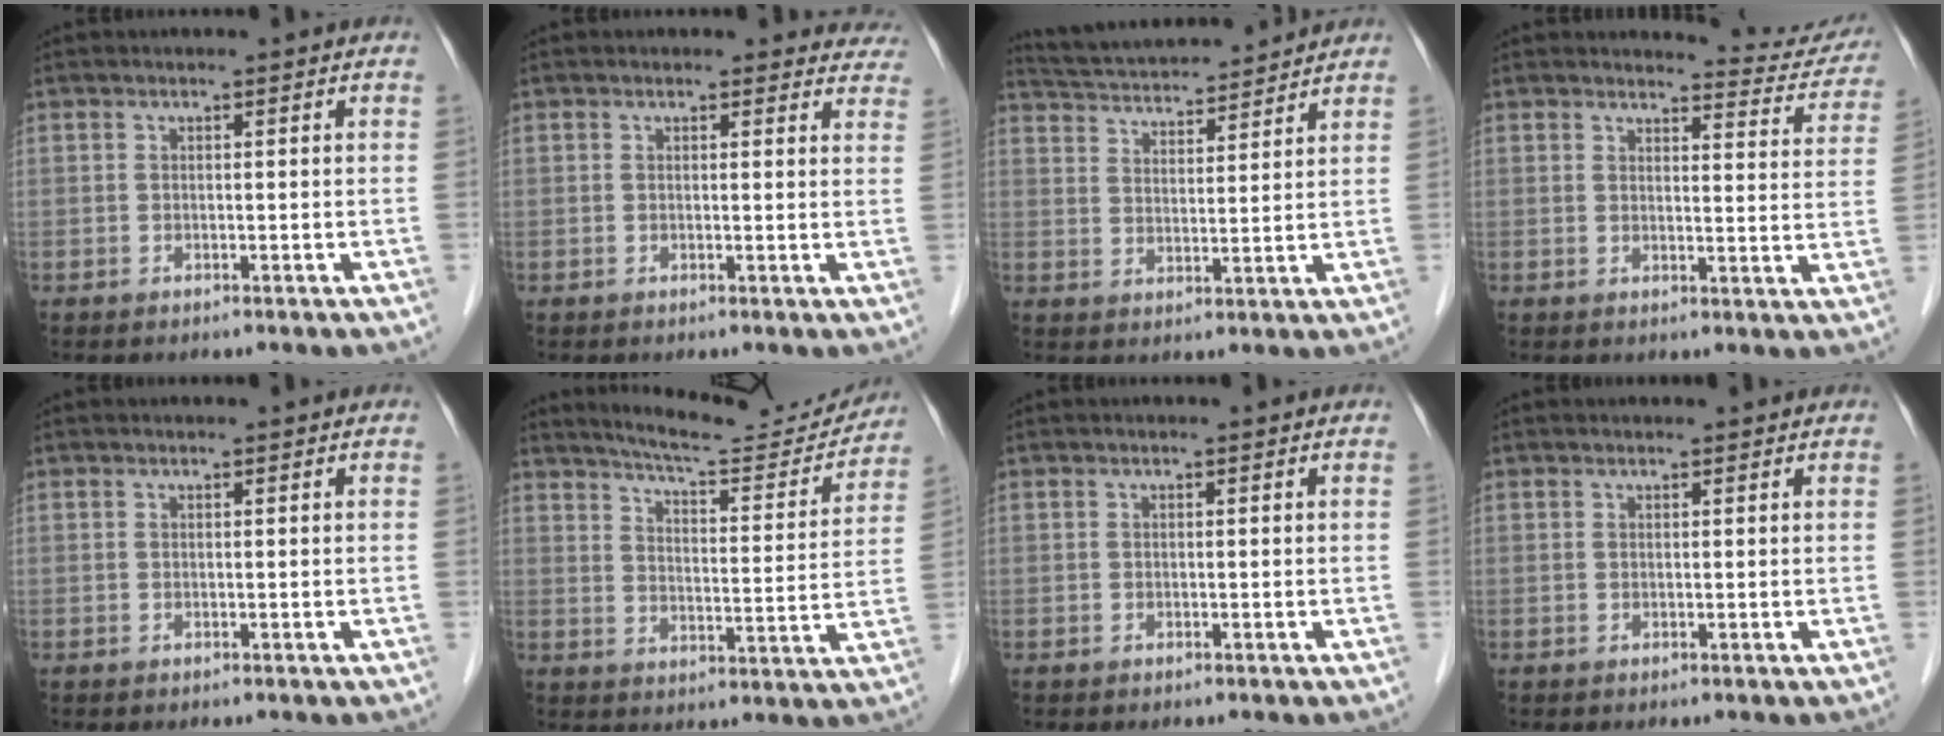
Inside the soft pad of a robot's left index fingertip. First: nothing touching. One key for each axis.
{"total": 5.8, "fx": 5.3, "fy": 2.4, "fz": -0.2, "tx": 0.042, "ty": -0.013, "tz": 0.020}
{"total": 13.8, "fx": 13.0, "fy": 1.7, "fz": 4.2, "tx": -0.078, "ty": 0.026, "tz": 0.203}
{"total": 7.6, "fx": 7.6, "fy": 0.9, "fz": -0.4, "tx": 0.016, "ty": -0.038, "tz": 0.068}
{"total": 0.0}
{"total": 15.3, "fx": 14.8, "fy": 1.5, "fz": 3.5, "tx": -0.053, "ty": -0.032, "tz": 0.198}
{"total": 0.0}
{"total": 0.9, "fx": 0.8, "fy": 0.2, "fz": 0.1, "tx": -0.011, "ty": 0.005, "tz": 0.009}